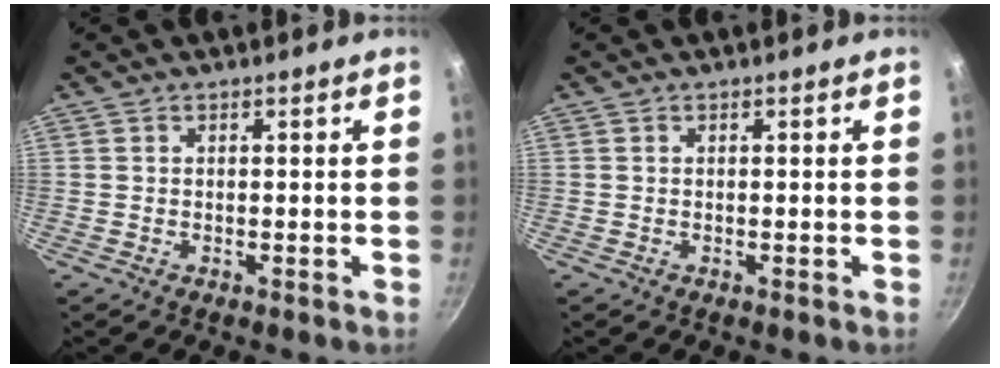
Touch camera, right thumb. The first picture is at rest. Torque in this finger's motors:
{"motor_torque": [-0.13, -0.13, 0.02, 0.01, 0.00]}